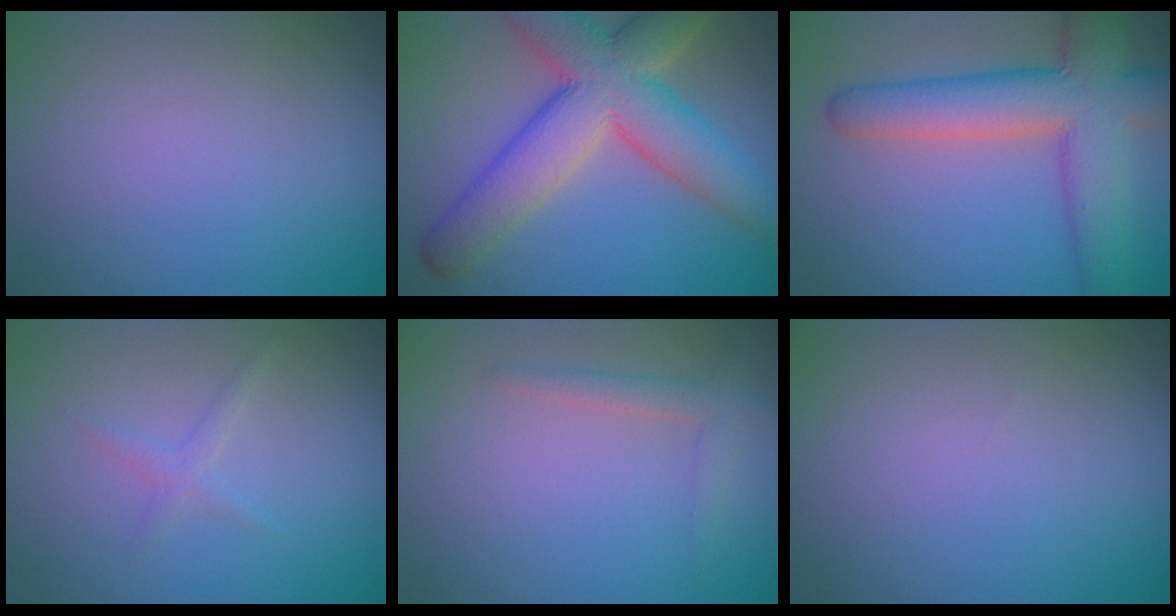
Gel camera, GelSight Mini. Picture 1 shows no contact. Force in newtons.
{"total": 10.2, "press": 10.2, "slide": 0.8}
{"total": 8.7, "press": 8.7, "slide": 0.3}
{"total": 1.1, "press": 1.1, "slide": 0.0}
{"total": 1.6, "press": 1.6, "slide": 0.0}
{"total": 0.0}